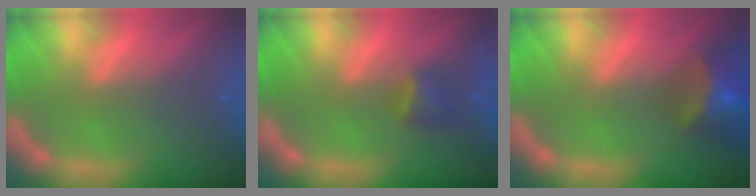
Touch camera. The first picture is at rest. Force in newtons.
{"total": 2.4}
{"total": 7.5}